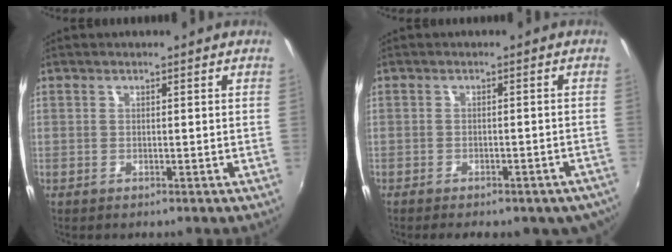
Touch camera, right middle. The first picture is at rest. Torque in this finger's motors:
{"motor_torque": [1.08, -1.06, 0.16, 0.04]}